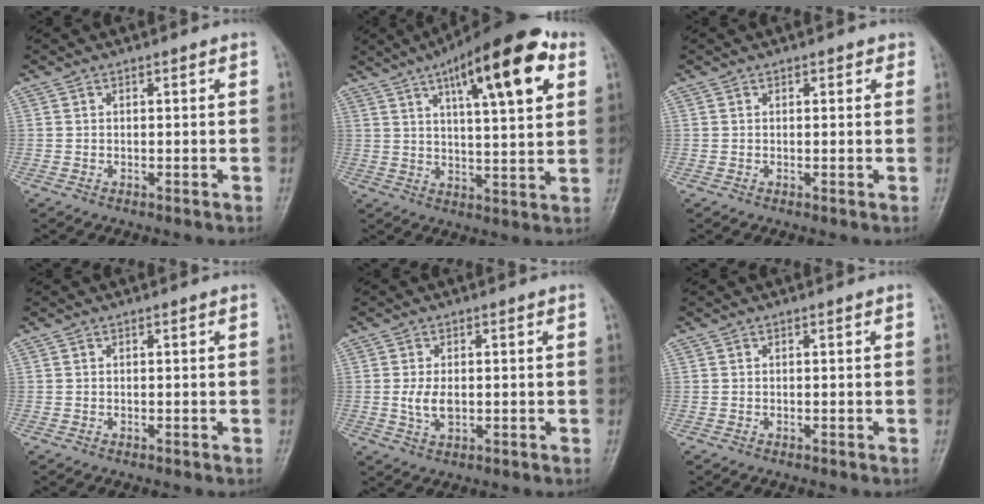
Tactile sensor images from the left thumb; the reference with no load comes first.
{"total": 19.2, "force": [8.6, 5.8, 16.1], "torque": [-0.214, -0.015, 0.125]}
{"total": 1.2, "force": [0.7, 0.8, 0.5], "torque": [0.007, -0.001, 0.003]}
{"total": 0.0}
{"total": 4.0, "force": [-0.2, 2.3, 3.2], "torque": [-0.064, -0.006, -0.002]}
{"total": 0.0}